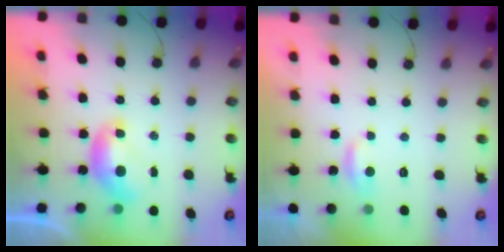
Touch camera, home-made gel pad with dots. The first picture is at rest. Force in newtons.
{"total": 1.0, "press": 0.8, "slide": 0.5}